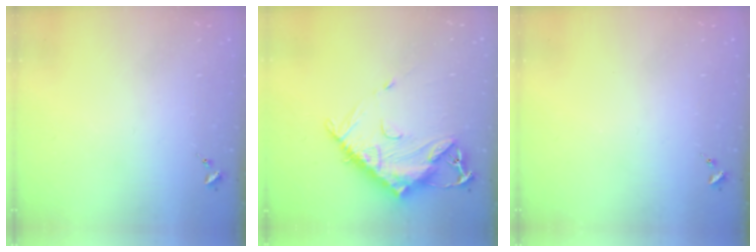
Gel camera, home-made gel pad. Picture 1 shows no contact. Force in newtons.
{"total": 14.5, "press": 14.4, "slide": 1.4}
{"total": 0.0}